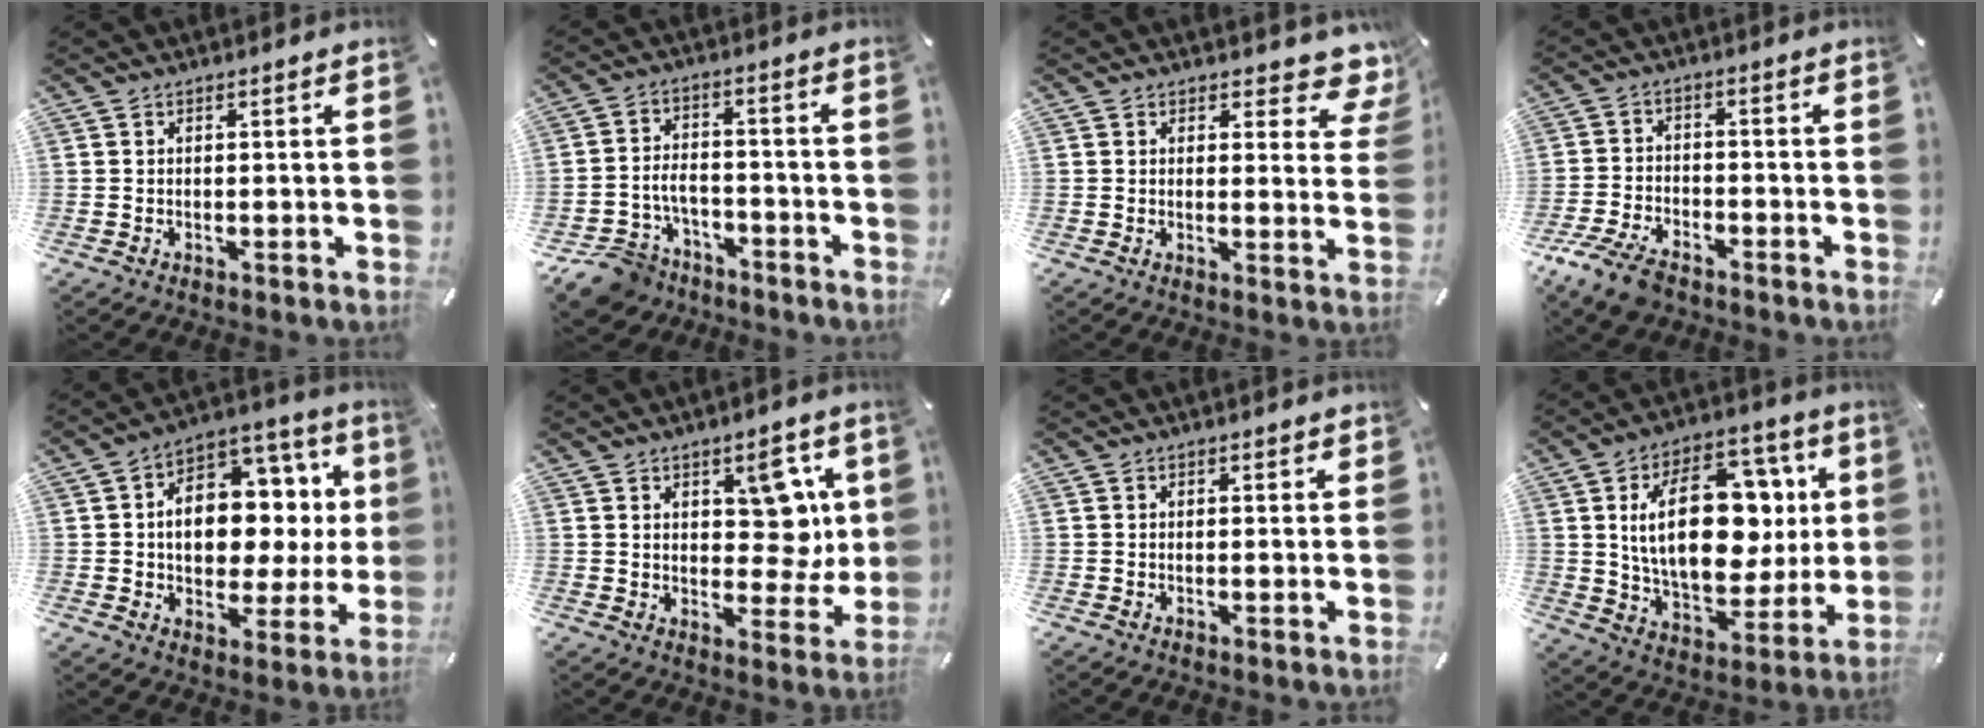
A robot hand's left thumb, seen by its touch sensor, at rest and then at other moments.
{"total": 8.6, "force": [-6.0, 5.5, 2.8], "torque": [-0.059, 0.034, -0.112]}
{"total": 5.9, "force": [4.2, 3.2, 2.5], "torque": [-0.014, -0.034, 0.070]}
{"total": 8.1, "force": [-6.1, 3.8, 3.8], "torque": [-0.088, 0.023, -0.118]}
{"total": 14.6, "force": [0.9, 10.7, 9.9], "torque": [-0.145, -0.013, 0.021]}
{"total": 11.5, "force": [3.8, 7.1, 8.2], "torque": [-0.087, -0.019, 0.063]}
{"total": 0.6, "force": [0.2, 0.5, 0.2], "torque": [0.005, -0.001, 0.002]}
{"total": 23.8, "force": [4.2, 14.9, 18.0], "torque": [-0.302, -0.006, 0.071]}